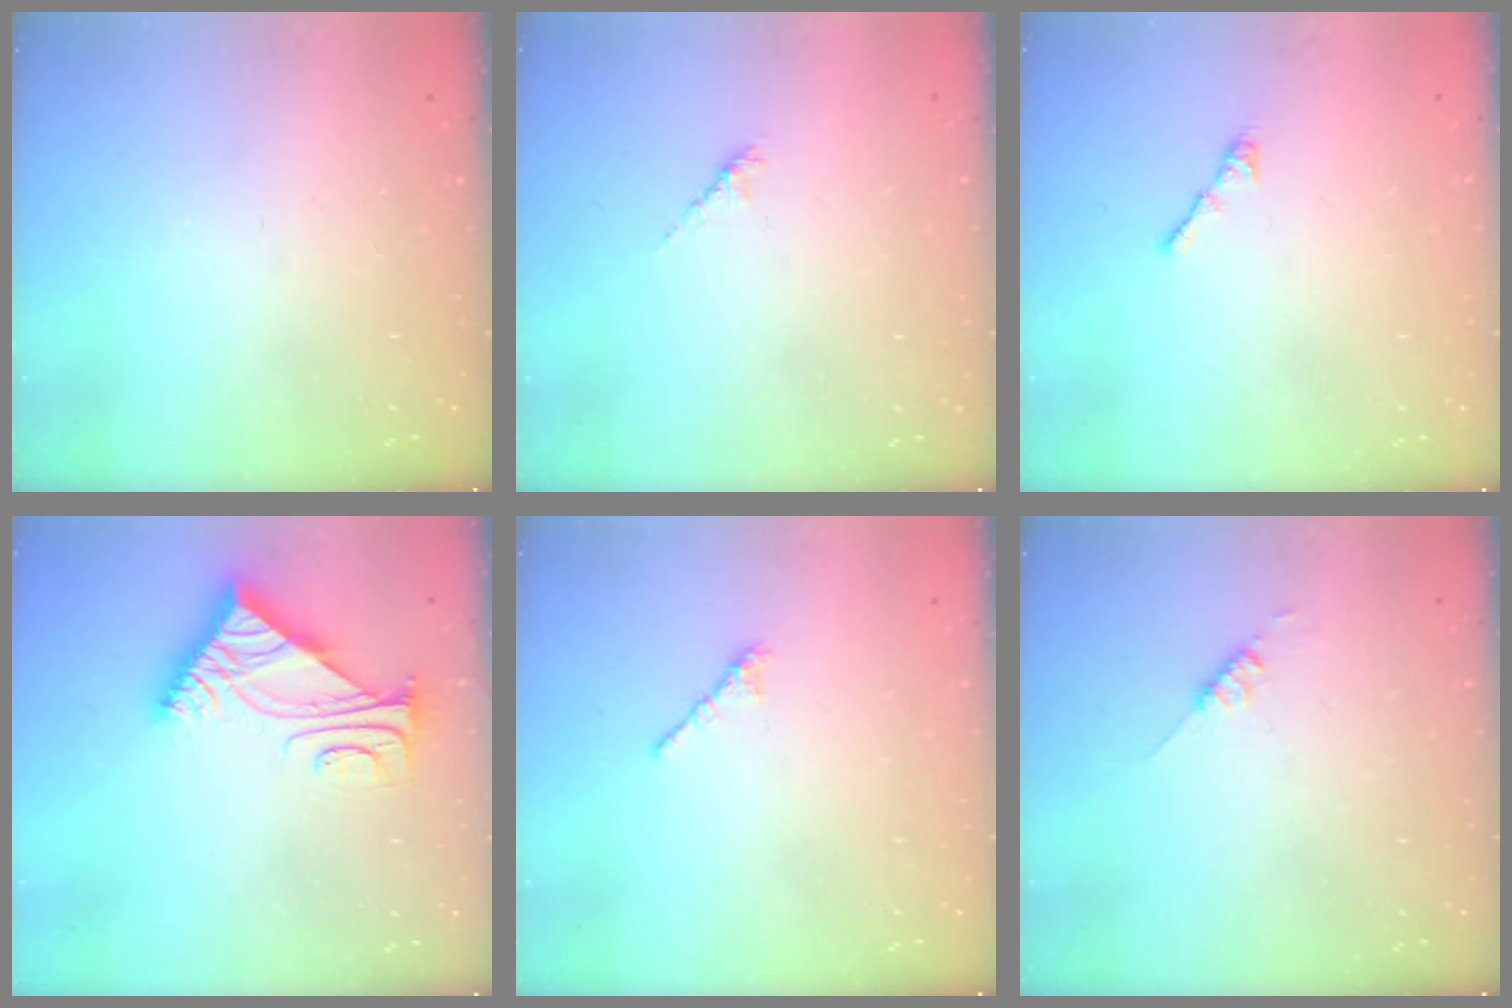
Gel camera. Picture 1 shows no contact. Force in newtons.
{"total": 2.6, "press": 2.4, "slide": 0.7}
{"total": 0.6, "press": 0.4, "slide": 0.4}
{"total": 7.0, "press": 7.0, "slide": 0.2}
{"total": 2.4, "press": 2.3, "slide": 0.7}
{"total": 2.6, "press": 2.6, "slide": 0.3}